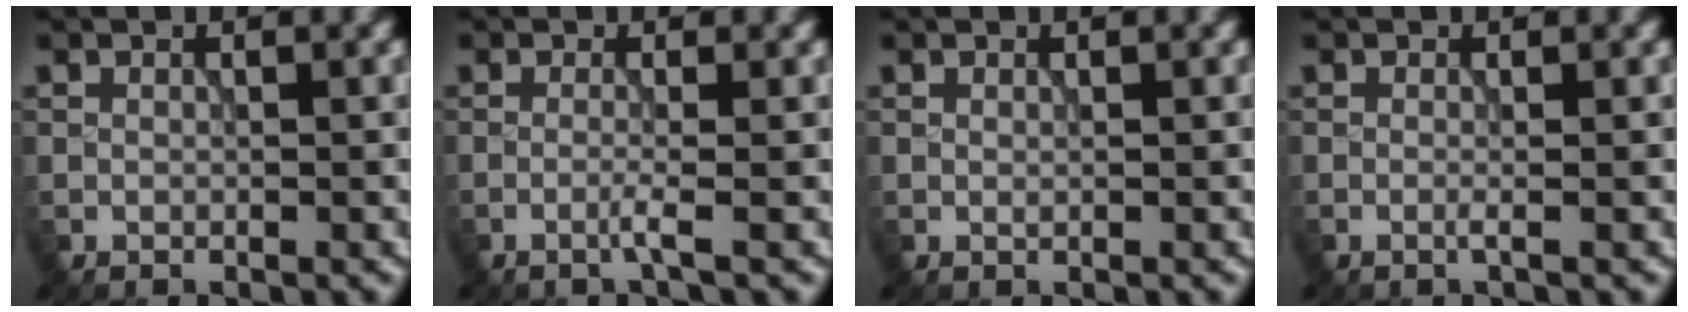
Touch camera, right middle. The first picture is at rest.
{"total": 1.6, "force": [-0.6, 0.2, 1.5], "torque": [-0.024, 0.002, -0.021]}
{"total": 0.0}
{"total": 0.9, "force": [-0.2, 0.2, 0.8], "torque": [-0.014, -0.005, -0.008]}